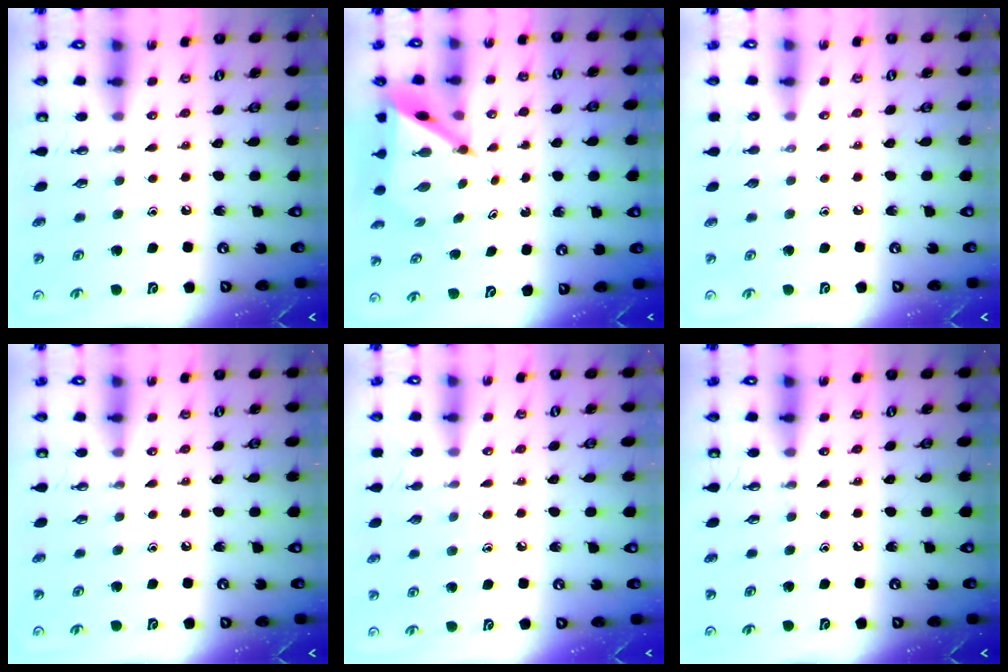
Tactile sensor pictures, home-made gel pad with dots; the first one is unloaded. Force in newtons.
{"total": 6.5, "press": 6.5, "slide": 0.7}
{"total": 0.0}
{"total": 0.0}
{"total": 7.4, "press": 7.4, "slide": 0.8}
{"total": 0.0}